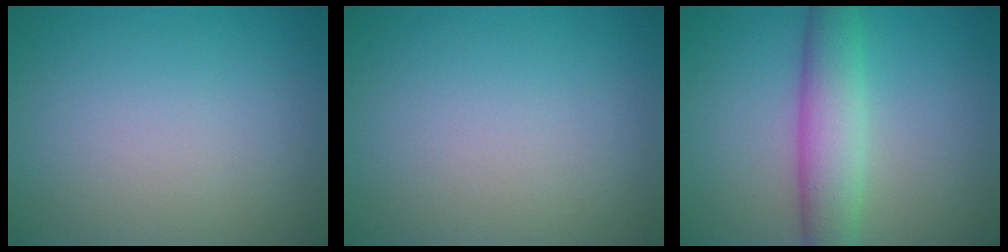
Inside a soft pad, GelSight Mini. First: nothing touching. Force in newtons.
{"total": 0.0}
{"total": 5.3, "press": 5.3, "slide": 0.2}